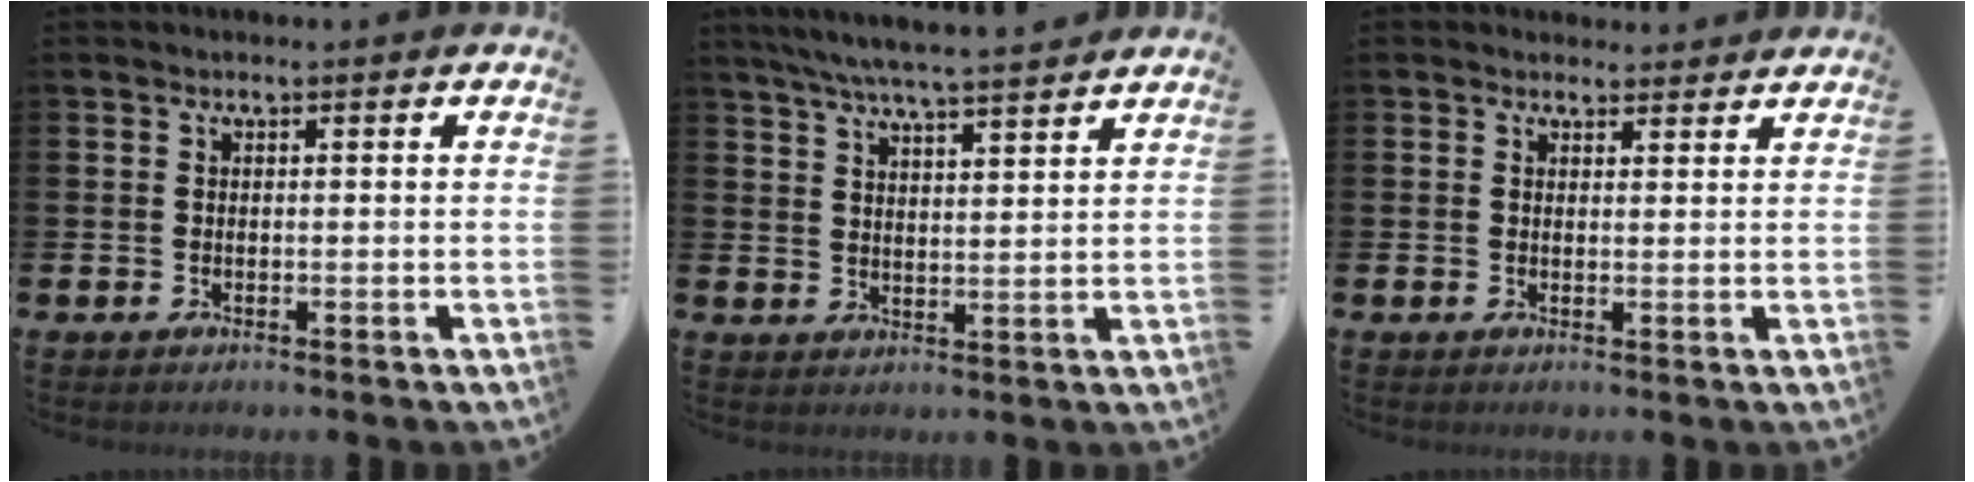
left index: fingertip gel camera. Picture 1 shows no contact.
{"total": 6.4, "force": [6.1, 0.1, 2.0], "torque": [-0.054, -0.029, 0.108]}
{"total": 1.3, "force": [1.2, 0.6, 0.0], "torque": [0.010, 0.000, 0.020]}